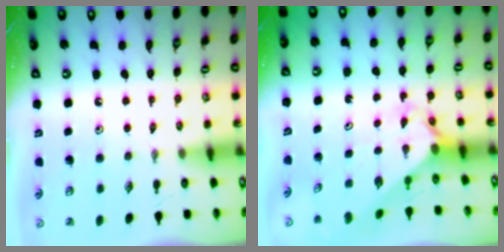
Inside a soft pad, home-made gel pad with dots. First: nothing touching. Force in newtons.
{"total": 2.3, "press": 2.3, "slide": 0.2}